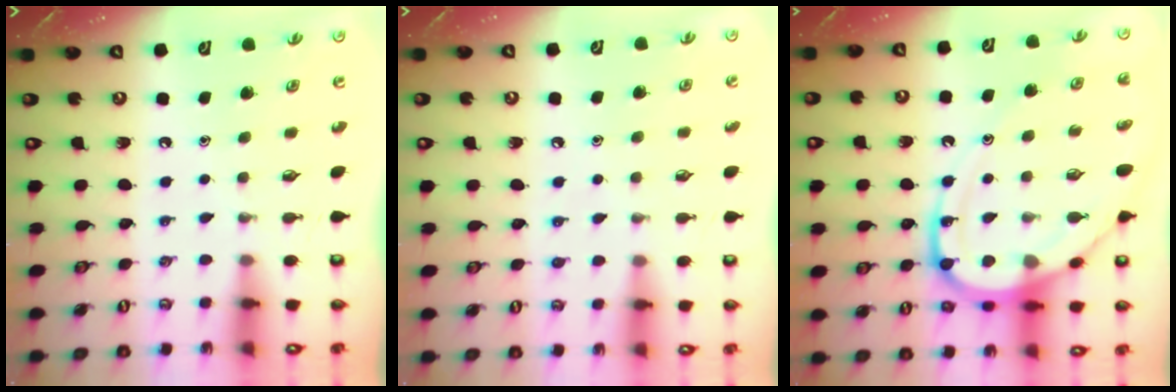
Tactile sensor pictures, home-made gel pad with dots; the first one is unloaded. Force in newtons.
{"total": 4.8, "press": 4.6, "slide": 1.1}
{"total": 16.5, "press": 16.4, "slide": 1.5}